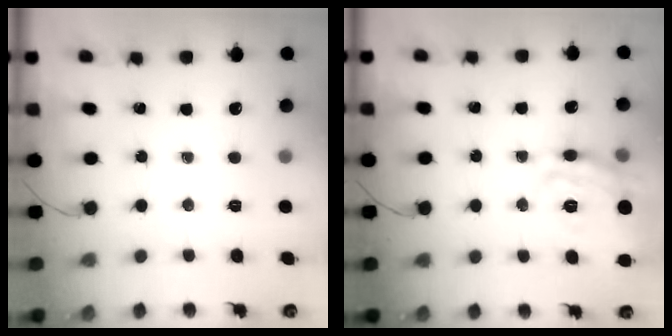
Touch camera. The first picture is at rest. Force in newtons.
{"total": 18.7, "press": 18.6, "slide": 1.5}